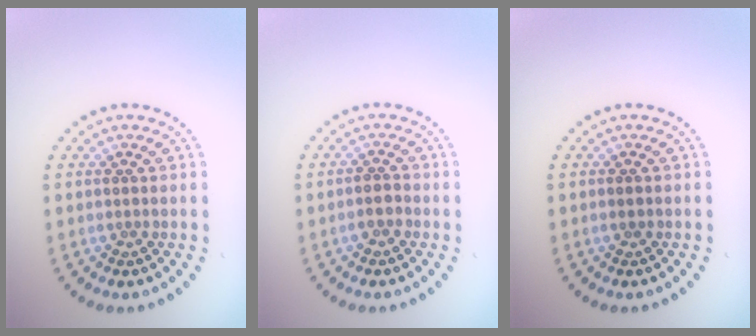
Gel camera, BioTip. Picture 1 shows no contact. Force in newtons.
{"total": 1.3, "press": 1.1, "slide": 0.6}
{"total": 0.8, "press": 0.8, "slide": 0.1}